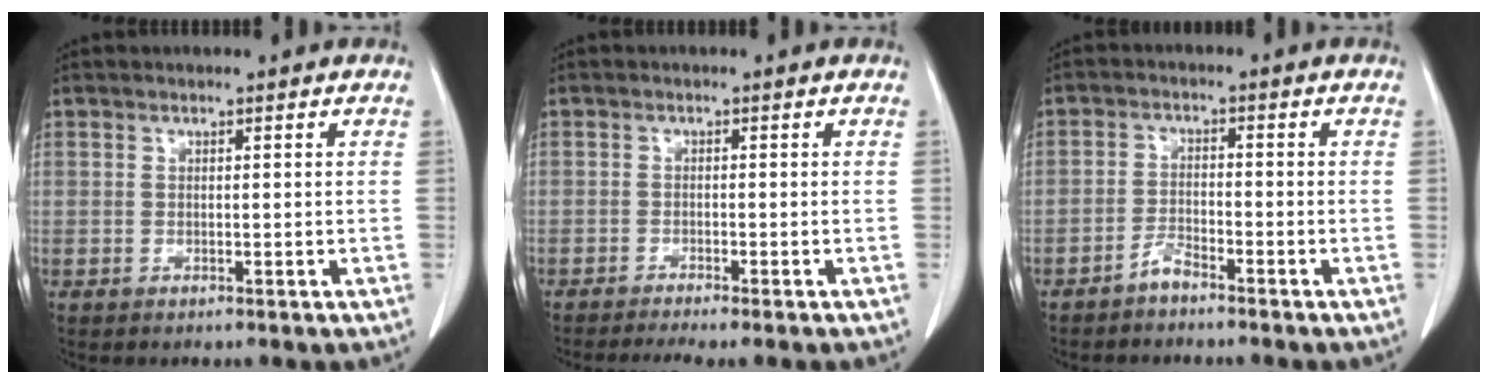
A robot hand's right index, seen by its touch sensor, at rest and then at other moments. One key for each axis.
{"total": 5.0, "fx": -4.3, "fy": -0.1, "fz": 2.5, "tx": -0.030, "ty": -0.006, "tz": -0.066}
{"total": 2.4, "fx": -2.2, "fy": 0.3, "fz": 1.0, "tx": -0.017, "ty": 0.000, "tz": -0.044}